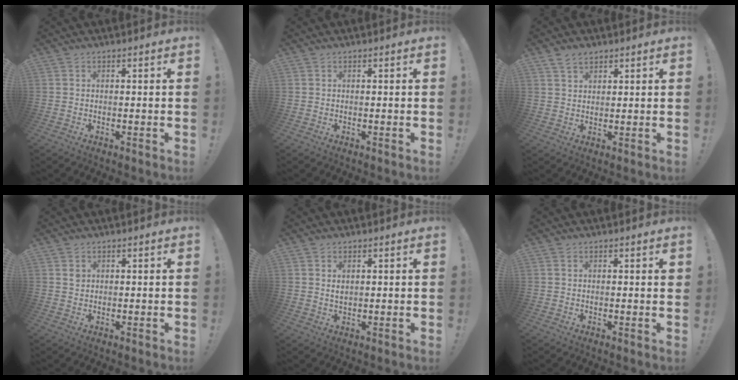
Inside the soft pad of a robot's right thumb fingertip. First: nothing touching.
{"total": 0.0}
{"total": 3.6, "force": [2.7, 1.9, 1.4], "torque": [-0.025, -0.011, 0.050]}
{"total": 1.0, "force": [0.5, 0.8, 0.4], "torque": [0.007, -0.005, 0.007]}
{"total": 1.8, "force": [0.8, 1.1, 1.1], "torque": [-0.011, -0.004, 0.012]}
{"total": 0.7, "force": [0.5, 0.3, 0.4], "torque": [-0.007, 0.001, 0.009]}